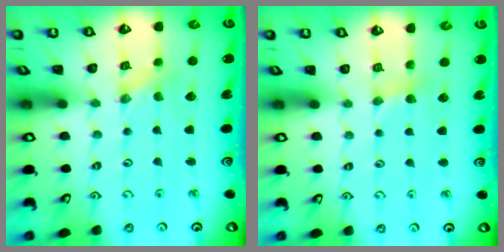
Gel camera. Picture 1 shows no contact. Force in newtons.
{"total": 3.3, "press": 3.3, "slide": 0.5}